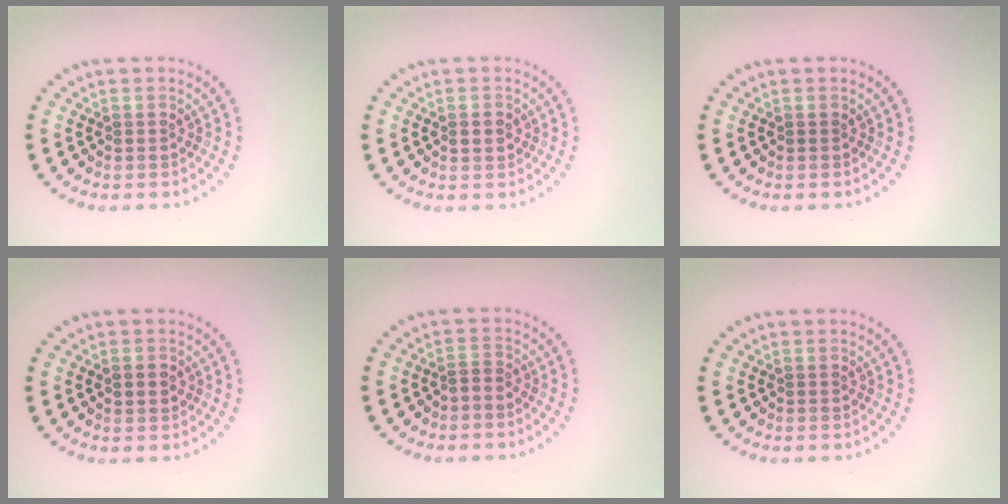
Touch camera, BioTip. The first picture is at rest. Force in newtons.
{"total": 1.1, "press": 1.1, "slide": 0.1}
{"total": 0.0}
{"total": 1.0, "press": 1.0, "slide": 0.0}
{"total": 0.7, "press": 0.5, "slide": 0.5}
{"total": 0.0}